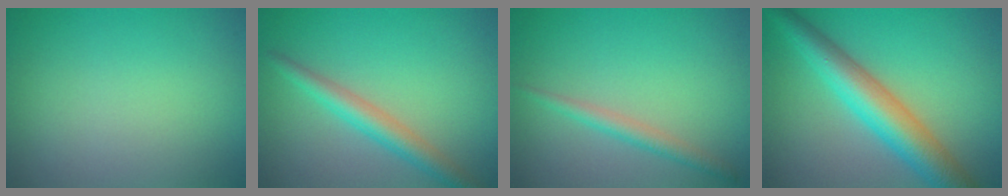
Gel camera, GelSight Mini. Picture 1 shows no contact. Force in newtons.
{"total": 3.2, "press": 3.2, "slide": 0.1}
{"total": 1.8, "press": 1.8, "slide": 0.1}
{"total": 6.4, "press": 6.4, "slide": 0.2}